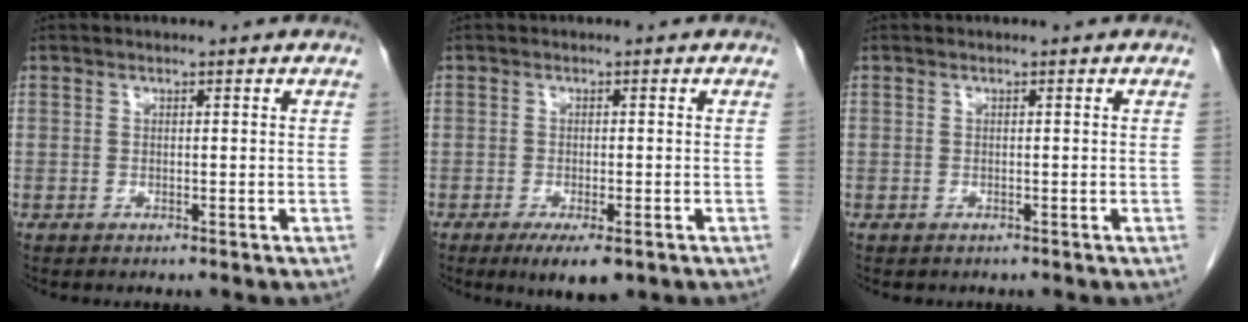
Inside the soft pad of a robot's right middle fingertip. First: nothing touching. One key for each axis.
{"total": 5.1, "fx": -3.0, "fy": 1.4, "fz": 3.9, "tx": -0.059, "ty": -0.011, "tz": -0.041}
{"total": 0.0}